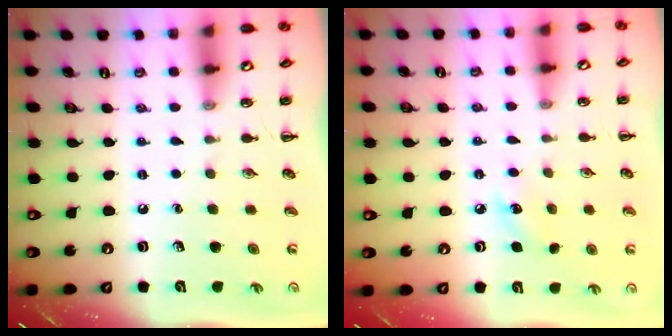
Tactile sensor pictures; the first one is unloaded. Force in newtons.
{"total": 6.7, "press": 6.5, "slide": 1.8}